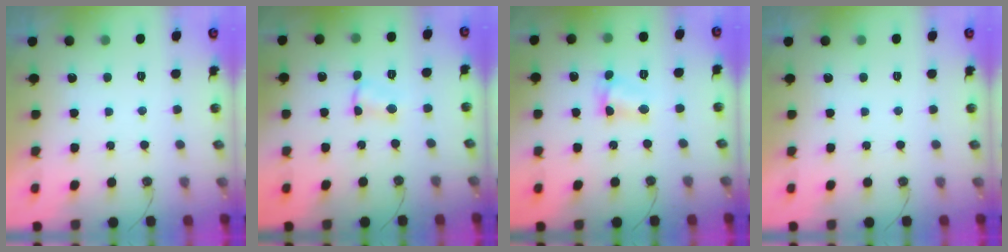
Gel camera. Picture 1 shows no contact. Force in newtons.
{"total": 2.9, "press": 2.7, "slide": 1.0}
{"total": 3.8, "press": 3.8, "slide": 0.3}
{"total": 0.0}